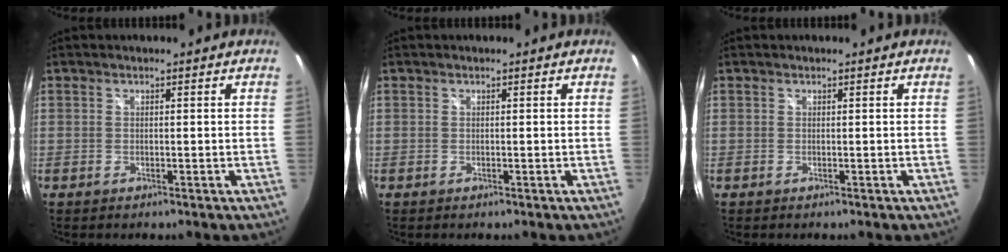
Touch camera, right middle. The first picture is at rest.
{"total": 0.0}
{"total": 0.0}